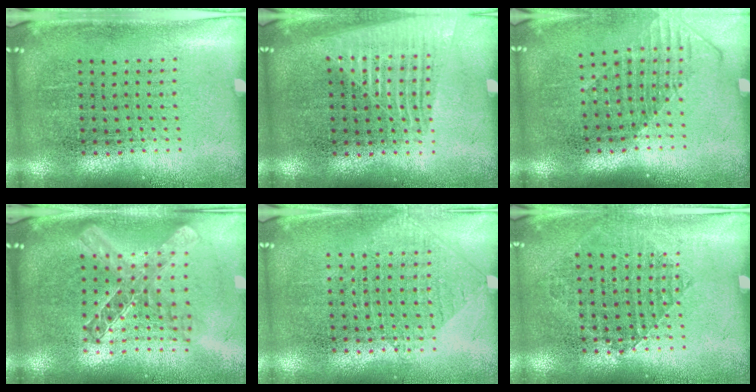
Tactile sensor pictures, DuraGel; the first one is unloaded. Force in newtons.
{"total": 1.5, "press": 1.5, "slide": 0.4}
{"total": 1.4, "press": 1.1, "slide": 0.9}
{"total": 2.0, "press": 1.7, "slide": 1.0}
{"total": 0.9, "press": 0.9, "slide": 0.3}
{"total": 0.9, "press": 0.9, "slide": 0.4}